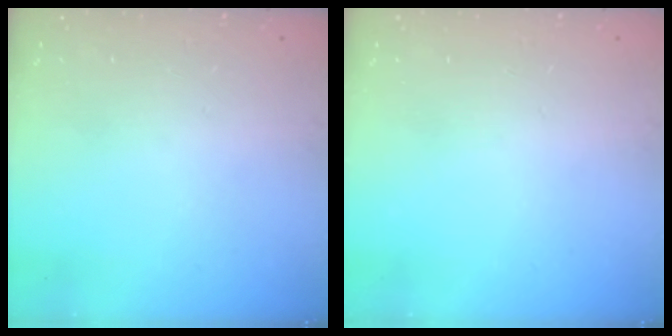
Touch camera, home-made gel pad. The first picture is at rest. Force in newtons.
{"total": 0.0}